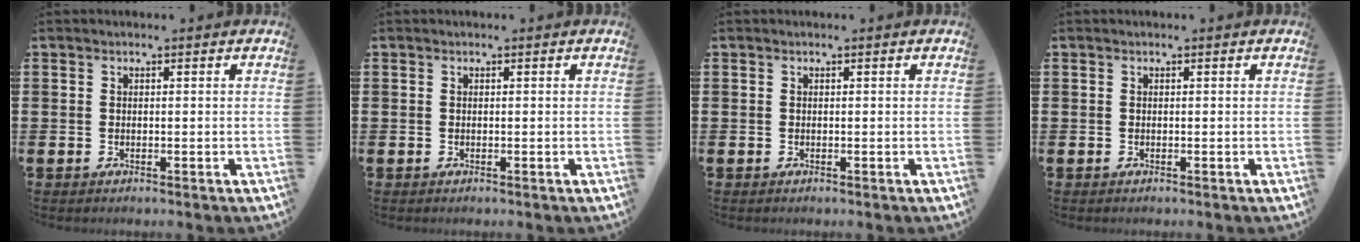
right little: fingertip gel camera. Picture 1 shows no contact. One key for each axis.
{"total": 0.0}
{"total": 0.0}
{"total": 0.0}